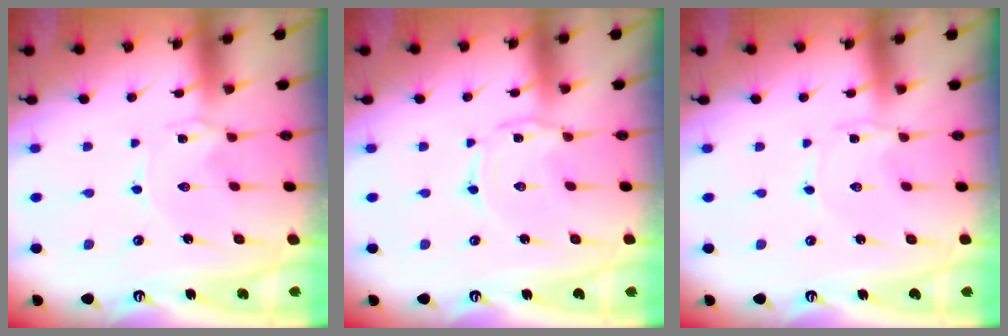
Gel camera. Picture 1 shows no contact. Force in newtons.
{"total": 1.5, "press": 1.5, "slide": 0.3}
{"total": 1.3, "press": 1.3, "slide": 0.2}